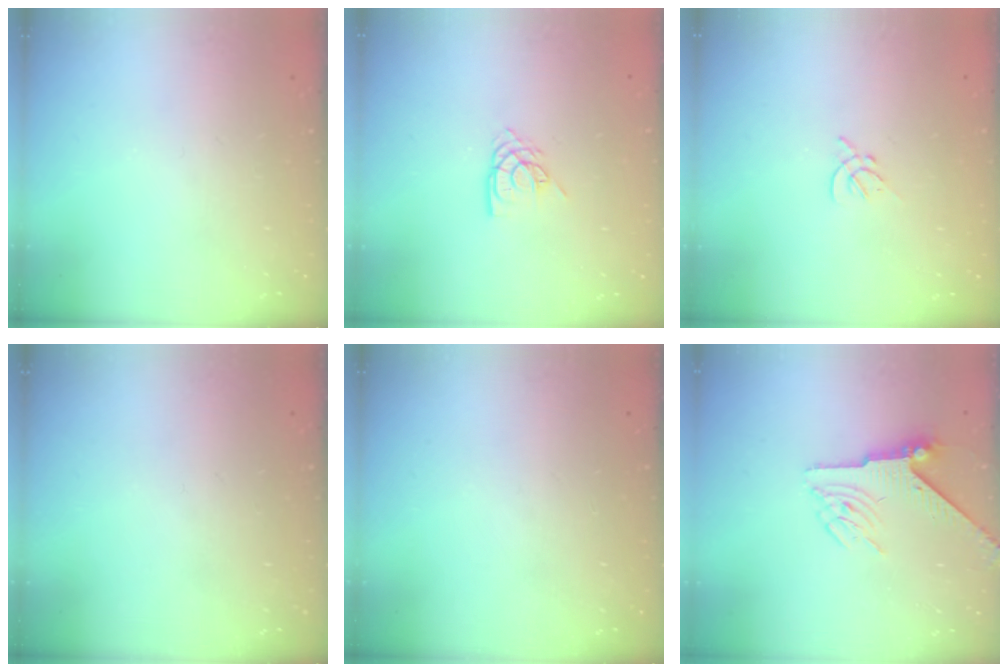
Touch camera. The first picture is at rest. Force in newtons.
{"total": 7.9, "press": 7.8, "slide": 0.9}
{"total": 2.0, "press": 1.9, "slide": 0.5}
{"total": 0.0}
{"total": 0.0}
{"total": 5.9, "press": 5.8, "slide": 1.0}